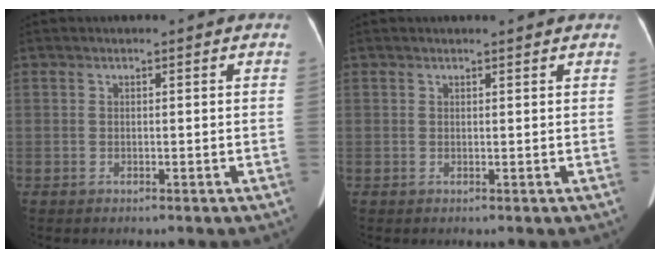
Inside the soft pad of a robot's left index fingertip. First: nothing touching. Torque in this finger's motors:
{"motor_torque": [-0.76, 0.56, -0.32, -0.04]}